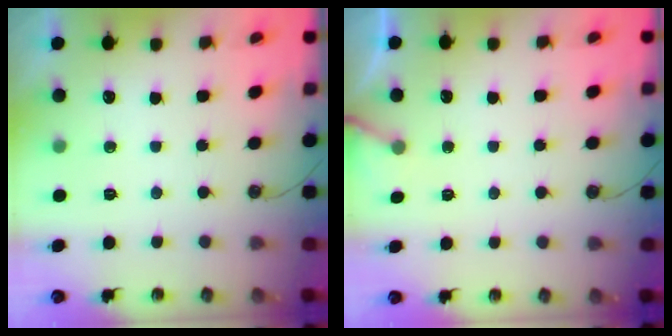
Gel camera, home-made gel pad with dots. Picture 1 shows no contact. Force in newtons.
{"total": 4.4, "press": 4.3, "slide": 0.3}